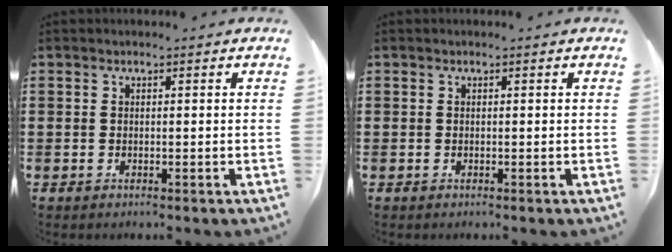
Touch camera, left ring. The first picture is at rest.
{"total": 0.0}